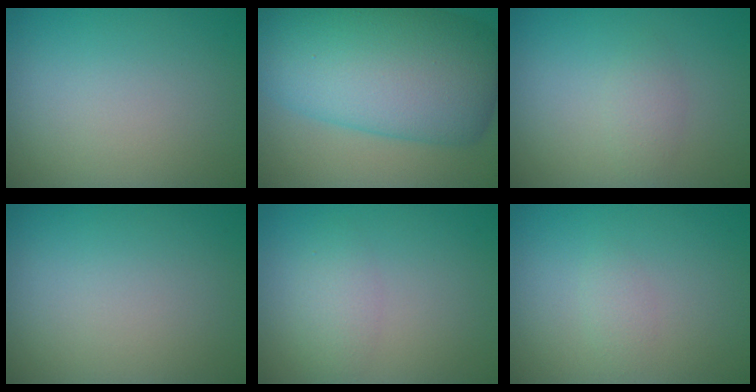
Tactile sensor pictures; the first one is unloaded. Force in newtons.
{"total": 14.1, "press": 14.1, "slide": 0.1}
{"total": 1.4, "press": 1.4, "slide": 0.0}
{"total": 0.0}
{"total": 2.0, "press": 2.0, "slide": 0.1}
{"total": 1.0, "press": 1.0, "slide": 0.1}